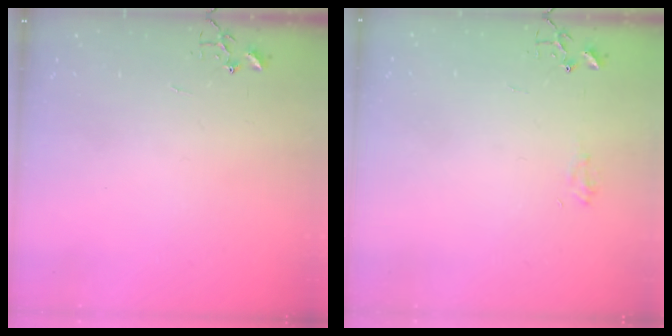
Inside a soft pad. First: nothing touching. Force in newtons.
{"total": 6.7, "press": 6.6, "slide": 0.7}